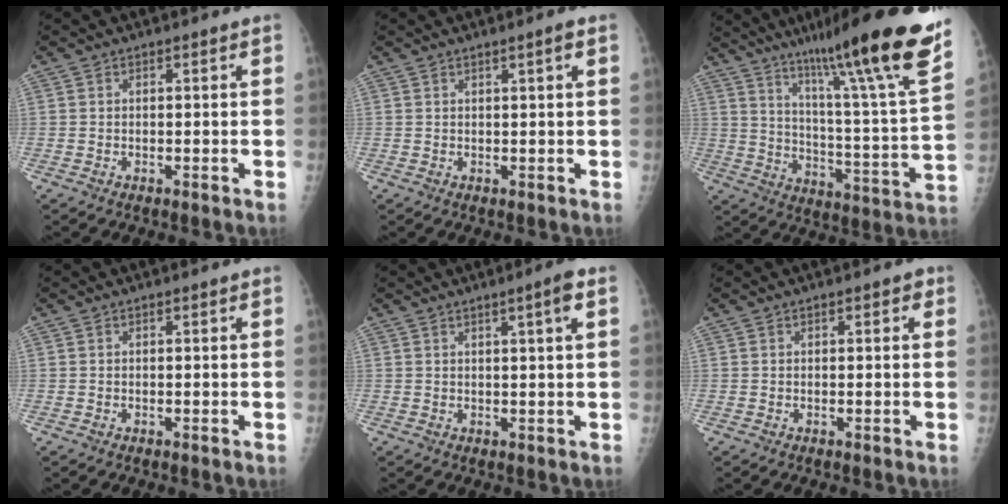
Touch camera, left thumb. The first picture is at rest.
{"total": 1.8, "force": [0.9, -0.1, 1.6], "torque": [-0.025, -0.003, 0.015]}
{"total": 27.2, "force": [18.4, 1.3, 19.9], "torque": [-0.291, -0.079, 0.278]}
{"total": 0.0}
{"total": 3.5, "force": [1.5, -0.3, 3.2], "torque": [-0.049, -0.004, 0.025]}
{"total": 1.7, "force": [0.7, 0.7, 1.4], "torque": [-0.013, 0.002, 0.007]}